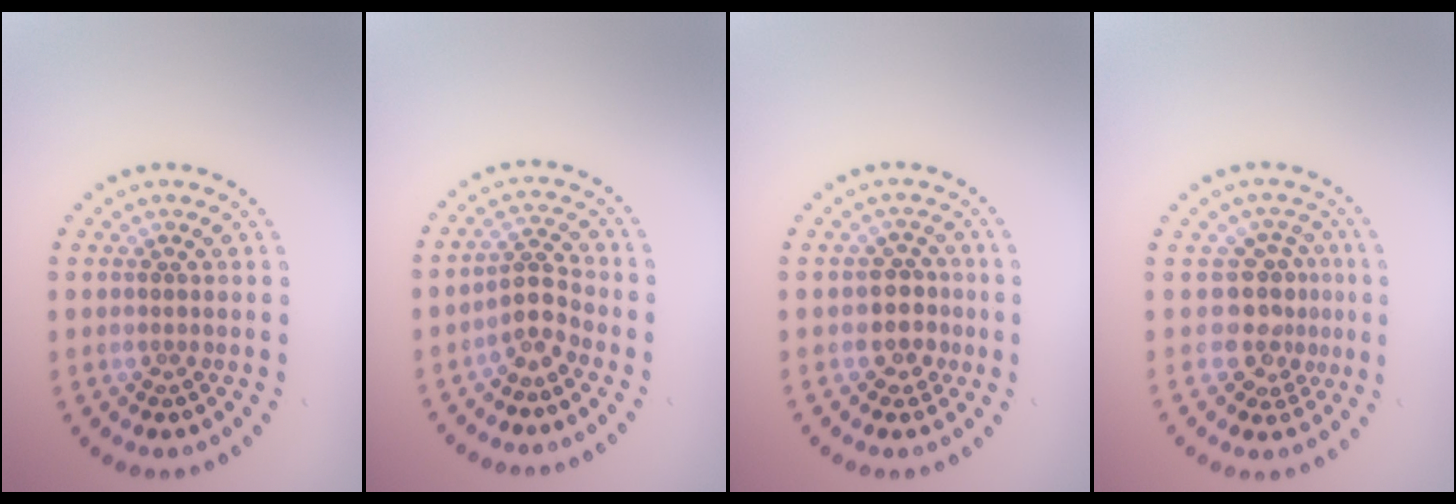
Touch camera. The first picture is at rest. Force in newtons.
{"total": 2.4, "press": 1.8, "slide": 1.7}
{"total": 2.4, "press": 2.2, "slide": 1.2}
{"total": 3.3, "press": 2.5, "slide": 2.2}